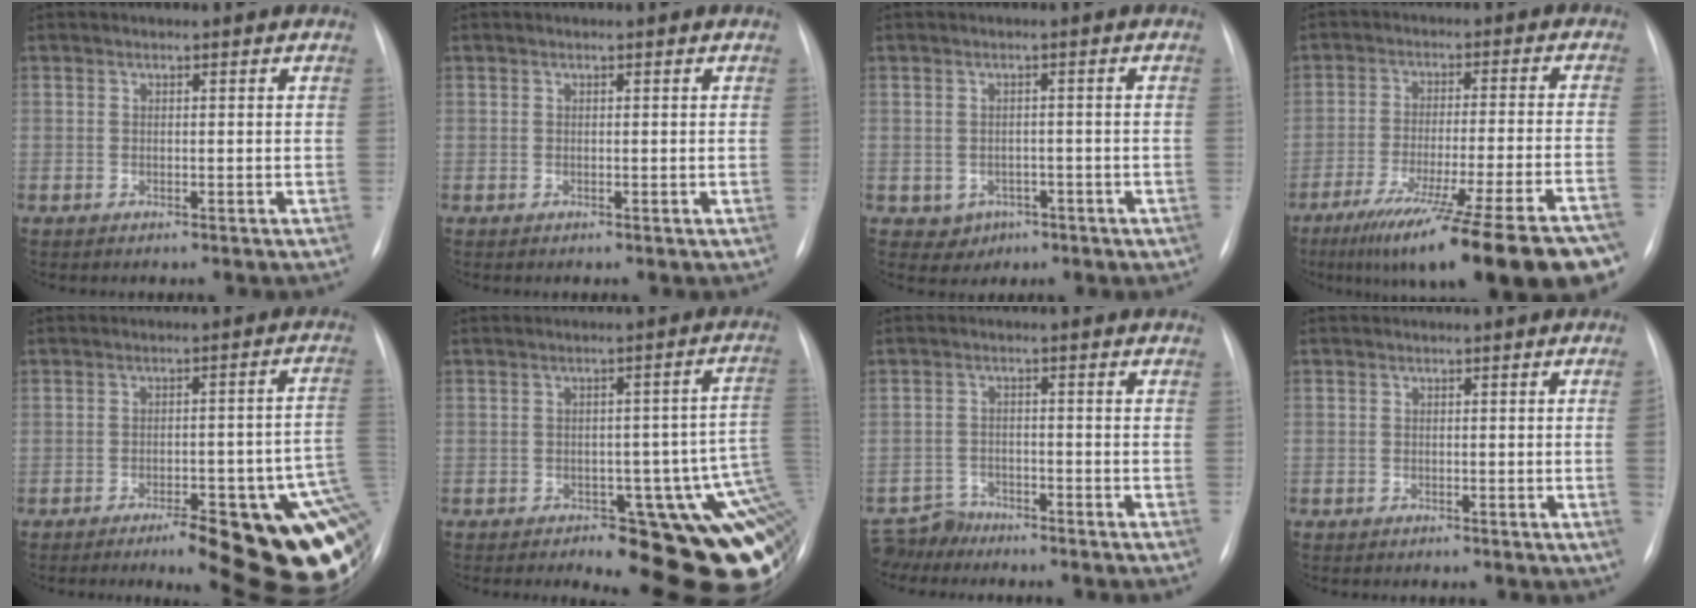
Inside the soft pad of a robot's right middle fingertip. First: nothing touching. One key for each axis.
{"total": 0.0}
{"total": 3.7, "fx": -1.4, "fy": 3.4, "fz": 0.8, "tx": -0.011, "ty": 0.012, "tz": -0.003}
{"total": 25.5, "fx": -18.8, "fy": 1.5, "fz": 17.1, "tx": -0.184, "ty": -0.038, "tz": -0.274}
{"total": 22.2, "fx": -9.8, "fy": 4.9, "fz": 19.2, "tx": -0.124, "ty": 0.015, "tz": -0.114}
{"total": 21.5, "fx": -8.7, "fy": 7.2, "fz": 18.3, "tx": -0.117, "ty": 0.011, "tz": -0.100}
{"total": 4.3, "fx": -4.0, "fy": 1.1, "fz": -1.0, "tx": 0.018, "ty": -0.004, "tz": -0.073}
{"total": 1.7, "fx": -0.5, "fy": -0.3, "fz": 1.6, "tx": -0.025, "ty": 0.002, "tz": -0.010}